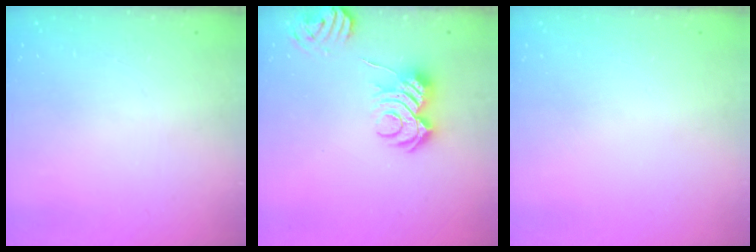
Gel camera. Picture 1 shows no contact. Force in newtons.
{"total": 8.5, "press": 8.5, "slide": 1.0}
{"total": 0.0}